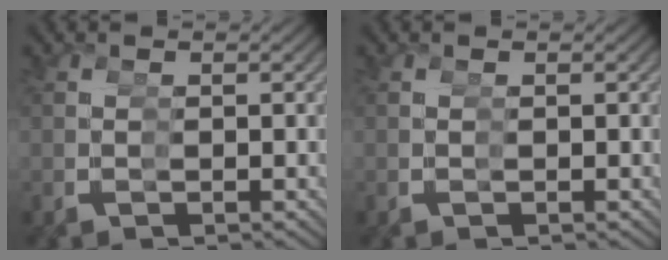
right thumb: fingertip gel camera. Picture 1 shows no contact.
{"total": 0.0}